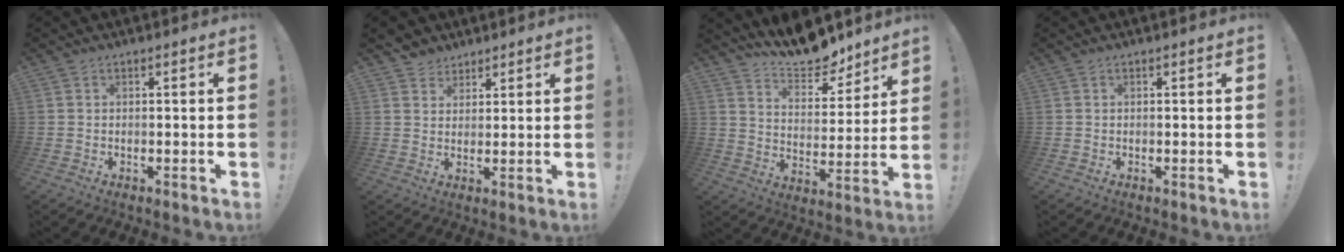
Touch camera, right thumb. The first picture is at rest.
{"total": 4.4, "force": [3.1, 3.1, -0.1], "torque": [0.006, -0.023, 0.060]}
{"total": 12.2, "force": [10.9, 3.7, 4.0], "torque": [-0.066, -0.091, 0.199]}
{"total": 0.0}